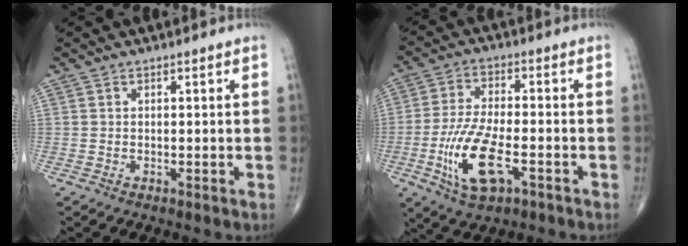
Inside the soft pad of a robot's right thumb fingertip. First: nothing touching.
{"total": 12.5, "force": [-4.3, 5.1, 10.6], "torque": [-0.217, 0.011, -0.076]}